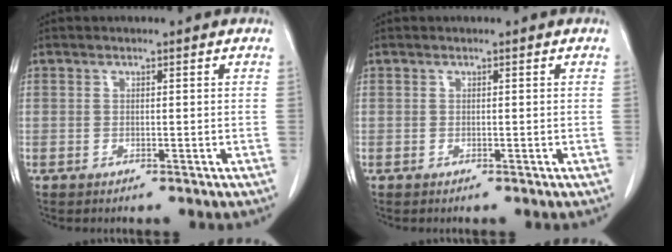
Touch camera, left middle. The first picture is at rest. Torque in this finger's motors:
{"motor_torque": [0.00, 0.00, -0.01, -0.01]}